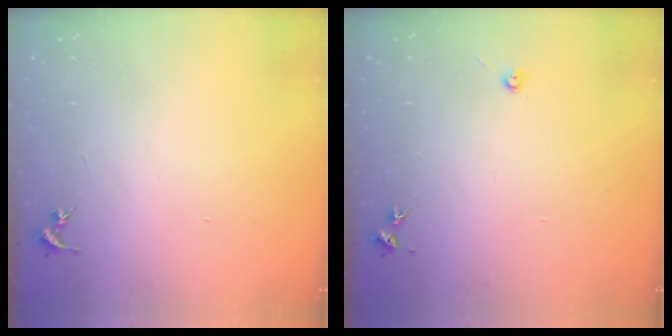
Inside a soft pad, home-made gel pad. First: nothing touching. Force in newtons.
{"total": 4.1, "press": 4.1, "slide": 0.4}